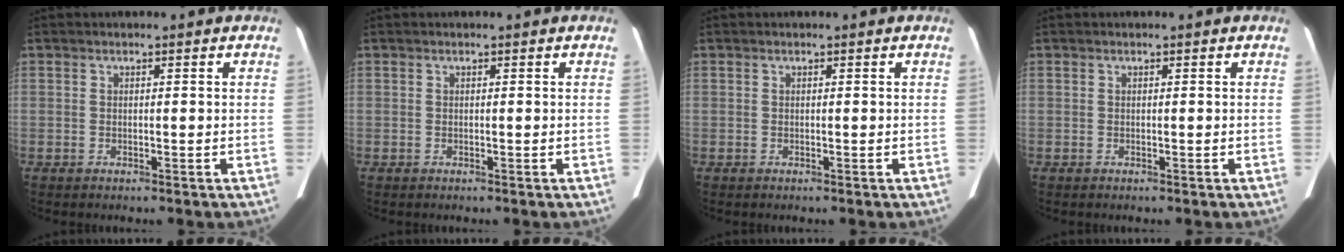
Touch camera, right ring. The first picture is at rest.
{"total": 0.0}
{"total": 0.0}
{"total": 0.0}